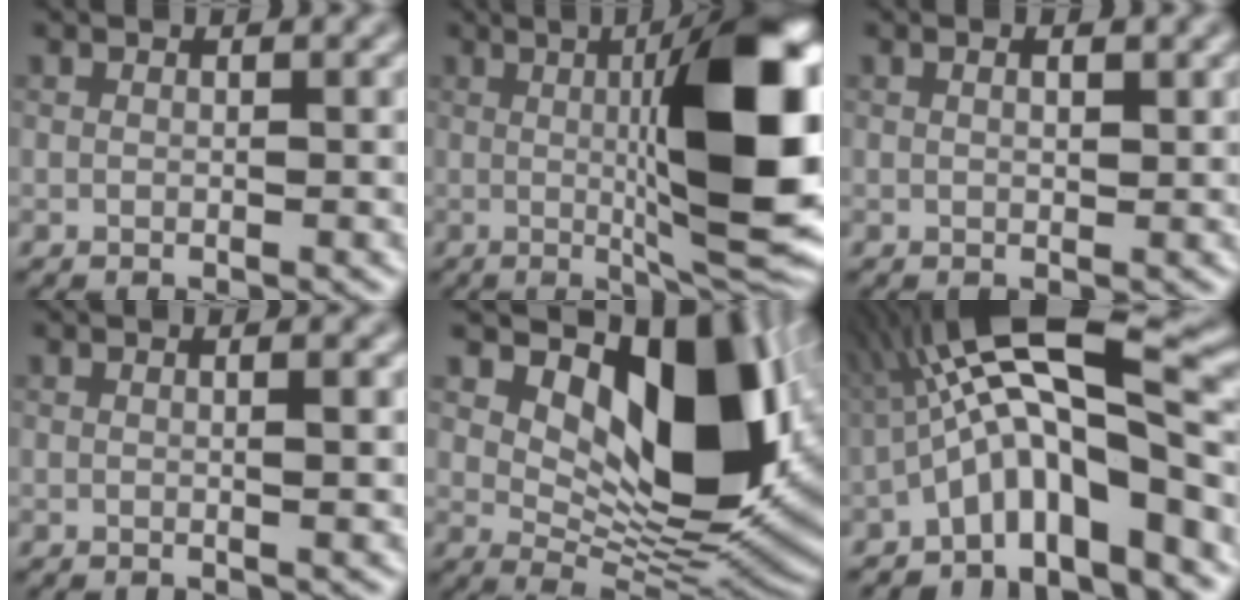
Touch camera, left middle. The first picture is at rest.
{"total": 13.8, "force": [0.3, 2.9, 13.5], "torque": [-0.168, 0.013, 0.014]}
{"total": 1.1, "force": [0.6, 0.3, 0.9], "torque": [-0.004, 0.002, 0.005]}
{"total": 1.6, "force": [0.0, 0.4, 1.6], "torque": [-0.018, 0.009, -0.002]}
{"total": 11.5, "force": [3.8, 6.0, 9.1], "torque": [-0.132, -0.011, 0.088]}
{"total": 10.3, "force": [-2.1, 2.6, 9.7], "torque": [-0.164, 0.036, -0.036]}